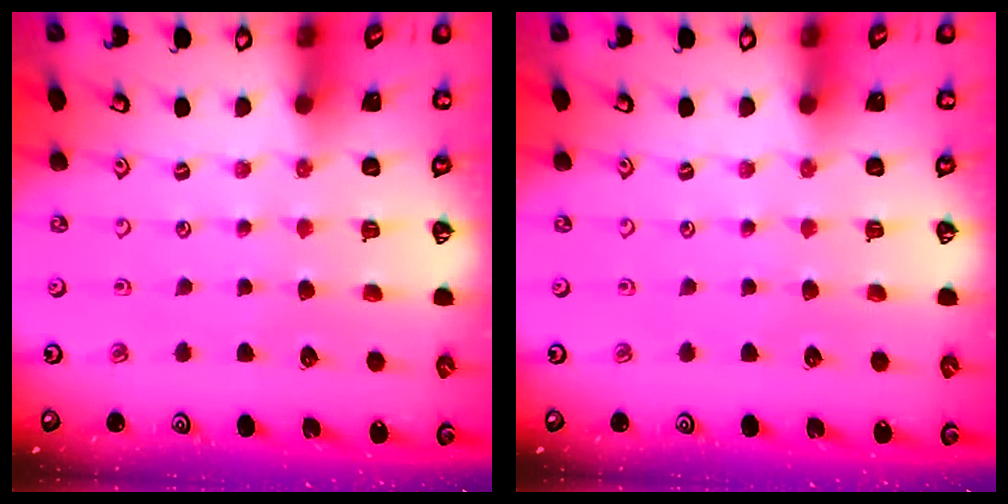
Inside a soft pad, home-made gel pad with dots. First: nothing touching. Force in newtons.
{"total": 0.0}